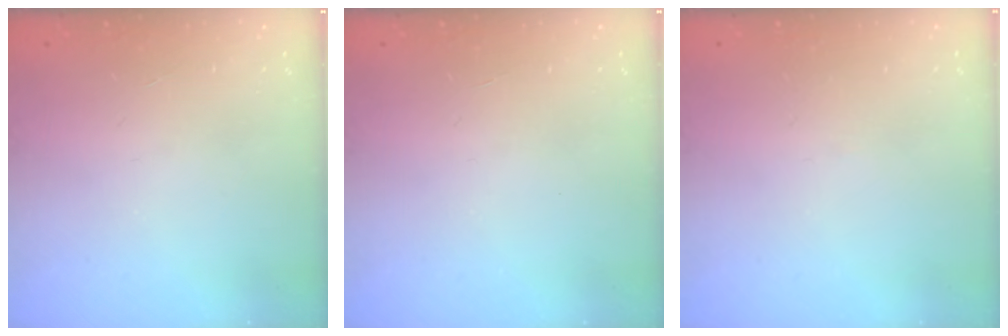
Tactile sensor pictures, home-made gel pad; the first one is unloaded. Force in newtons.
{"total": 0.0}
{"total": 2.7, "press": 2.6, "slide": 0.5}